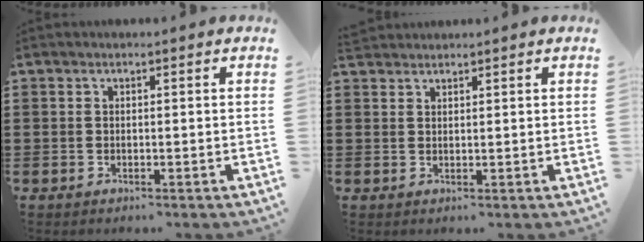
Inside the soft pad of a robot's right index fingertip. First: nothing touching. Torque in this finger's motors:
{"motor_torque": [0.62, 0.73, 0.00, 0.00]}